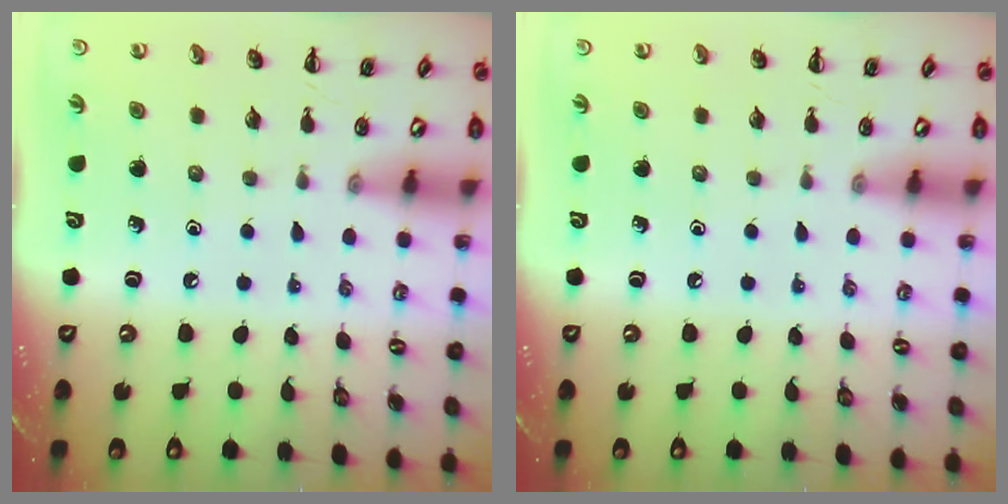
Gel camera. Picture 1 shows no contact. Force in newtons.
{"total": 0.0}